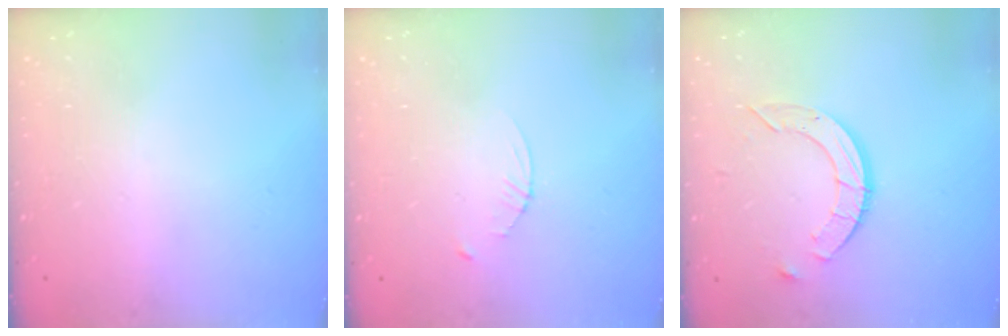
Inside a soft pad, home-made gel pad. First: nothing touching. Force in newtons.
{"total": 2.3, "press": 2.3, "slide": 0.3}
{"total": 9.0, "press": 9.0, "slide": 0.7}